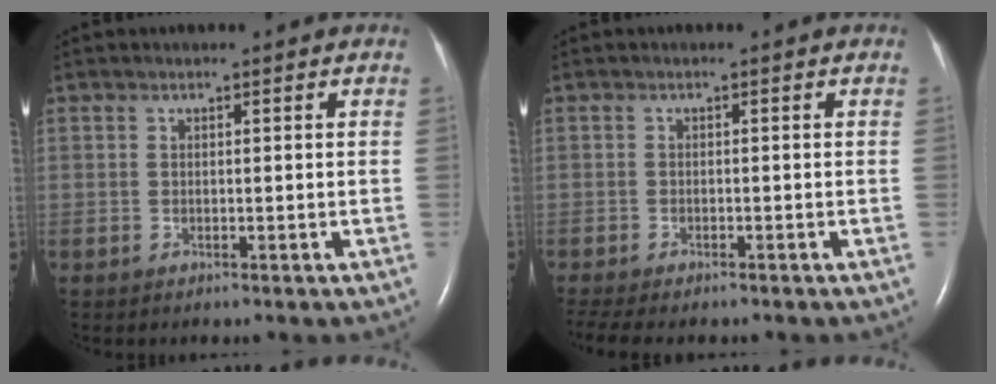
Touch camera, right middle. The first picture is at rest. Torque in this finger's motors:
{"motor_torque": [0.49, -0.59, 0.12, 0.03]}